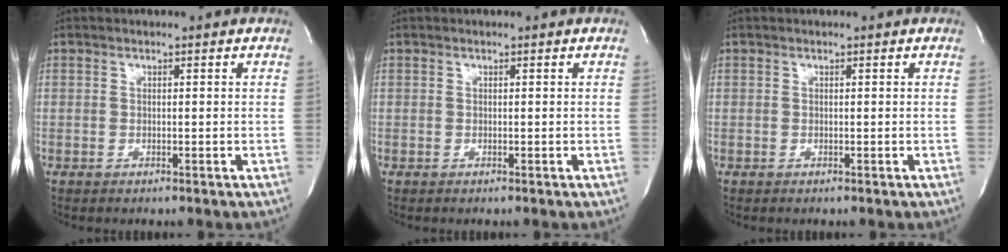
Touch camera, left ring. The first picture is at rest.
{"total": 0.0}
{"total": 0.0}